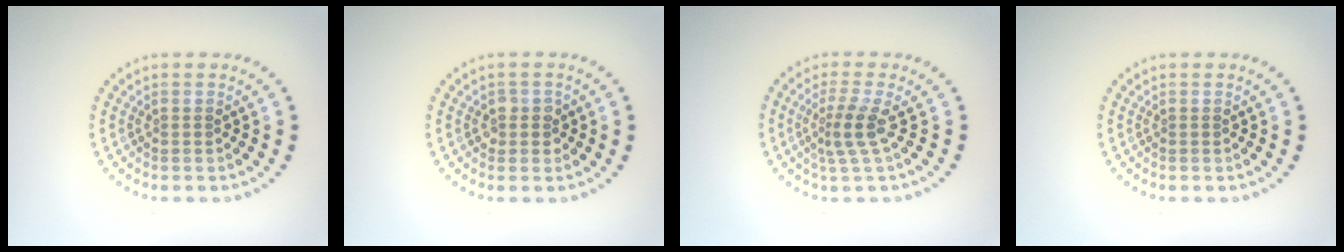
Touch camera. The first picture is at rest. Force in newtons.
{"total": 1.4, "press": 1.3, "slide": 0.6}
{"total": 2.5, "press": 1.8, "slide": 1.8}
{"total": 0.0}